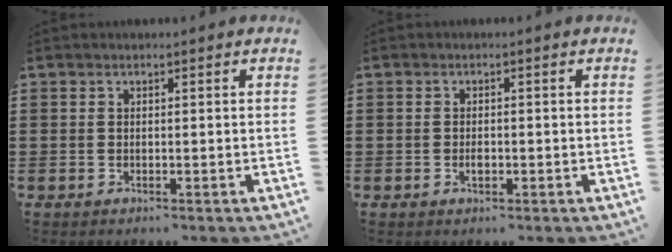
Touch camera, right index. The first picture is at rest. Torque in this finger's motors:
{"motor_torque": [2.14, 0.00, 0.22, 0.01]}